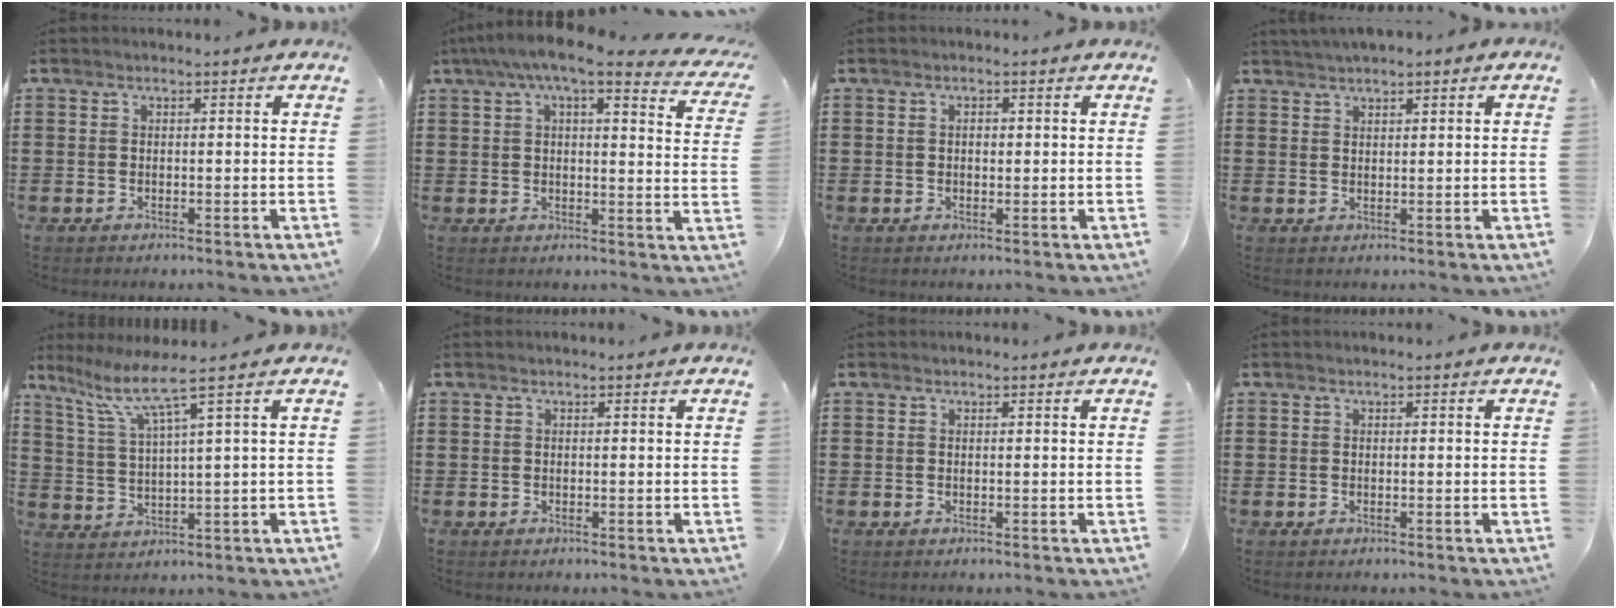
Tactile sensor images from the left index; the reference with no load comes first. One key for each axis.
{"total": 6.9, "fx": 5.5, "fy": 0.5, "fz": 4.3, "tx": -0.096, "ty": -0.021, "tz": 0.090}
{"total": 1.3, "fx": 0.3, "fy": 0.6, "fz": 1.1, "tx": -0.023, "ty": 0.005, "tz": 0.005}
{"total": 1.5, "fx": 1.4, "fy": 0.3, "fz": 0.4, "tx": -0.010, "ty": 0.004, "tz": 0.028}
{"total": 6.6, "fx": 3.7, "fy": -0.1, "fz": 5.5, "tx": -0.123, "ty": -0.014, "tz": 0.059}
{"total": 0.0}
{"total": 0.0}
{"total": 0.0}